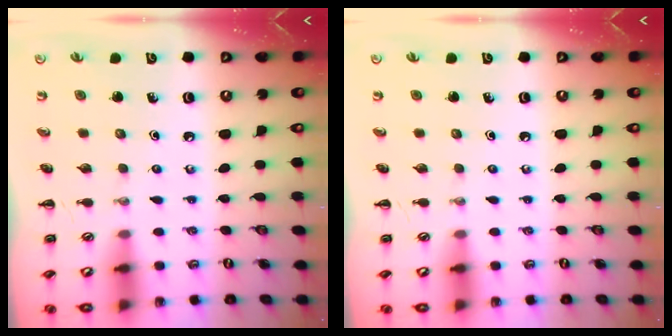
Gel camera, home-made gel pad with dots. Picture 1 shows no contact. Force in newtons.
{"total": 0.0}